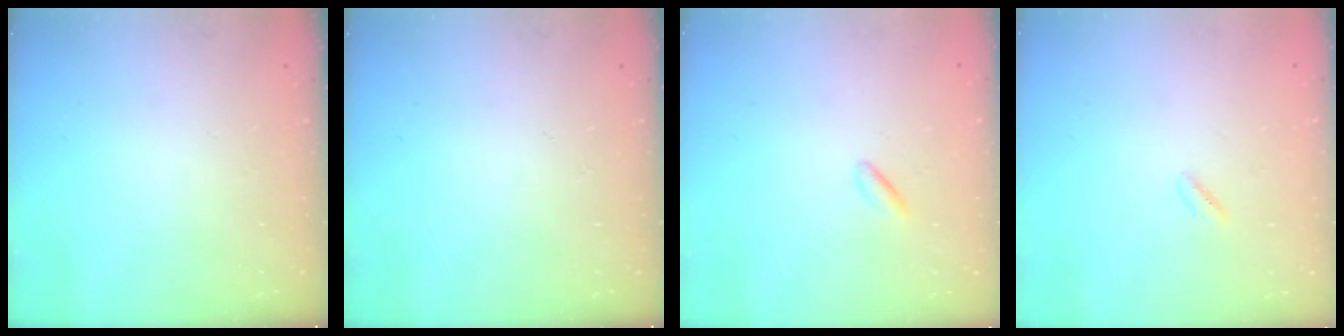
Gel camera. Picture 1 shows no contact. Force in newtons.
{"total": 0.0}
{"total": 0.7, "press": 0.5, "slide": 0.5}
{"total": 0.7, "press": 0.2, "slide": 0.7}